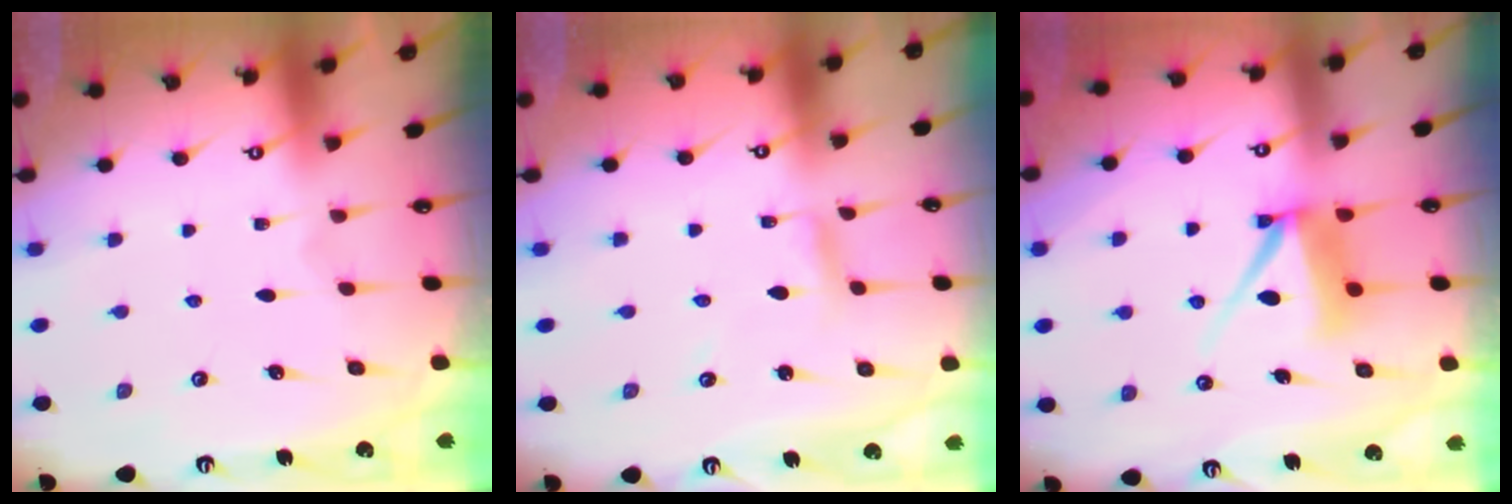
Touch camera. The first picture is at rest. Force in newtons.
{"total": 2.9, "press": 2.9, "slide": 0.1}
{"total": 8.9, "press": 8.9, "slide": 0.6}